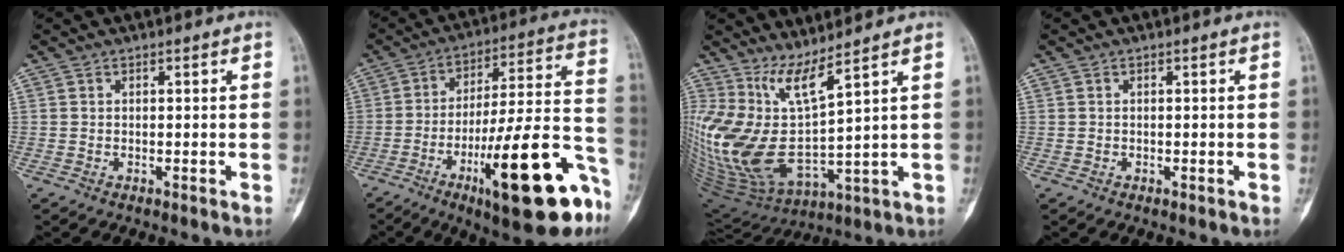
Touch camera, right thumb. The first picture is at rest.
{"total": 25.1, "force": [-11.5, 6.3, 21.5], "torque": [-0.283, 0.063, -0.167]}
{"total": 15.6, "force": [7.2, 3.2, 13.4], "torque": [-0.286, -0.067, 0.167]}
{"total": 0.0}